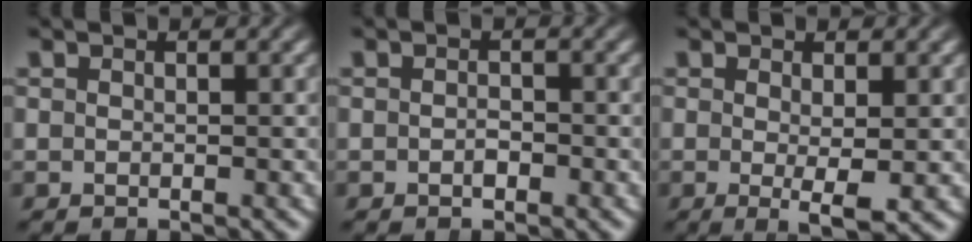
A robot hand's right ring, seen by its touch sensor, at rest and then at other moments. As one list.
[{"total": 0.9, "force": [-0.6, 0.4, 0.5], "torque": [-0.011, -0.004, -0.009]}, {"total": 3.2, "force": [-0.8, 0.4, 3.0], "torque": [-0.052, -0.025, -0.004]}]